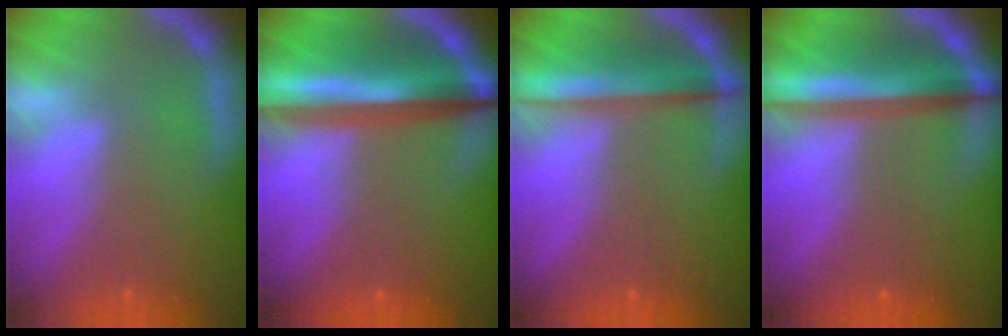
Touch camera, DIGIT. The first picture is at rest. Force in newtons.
{"total": 10.0}
{"total": 5.0}
{"total": 7.1}